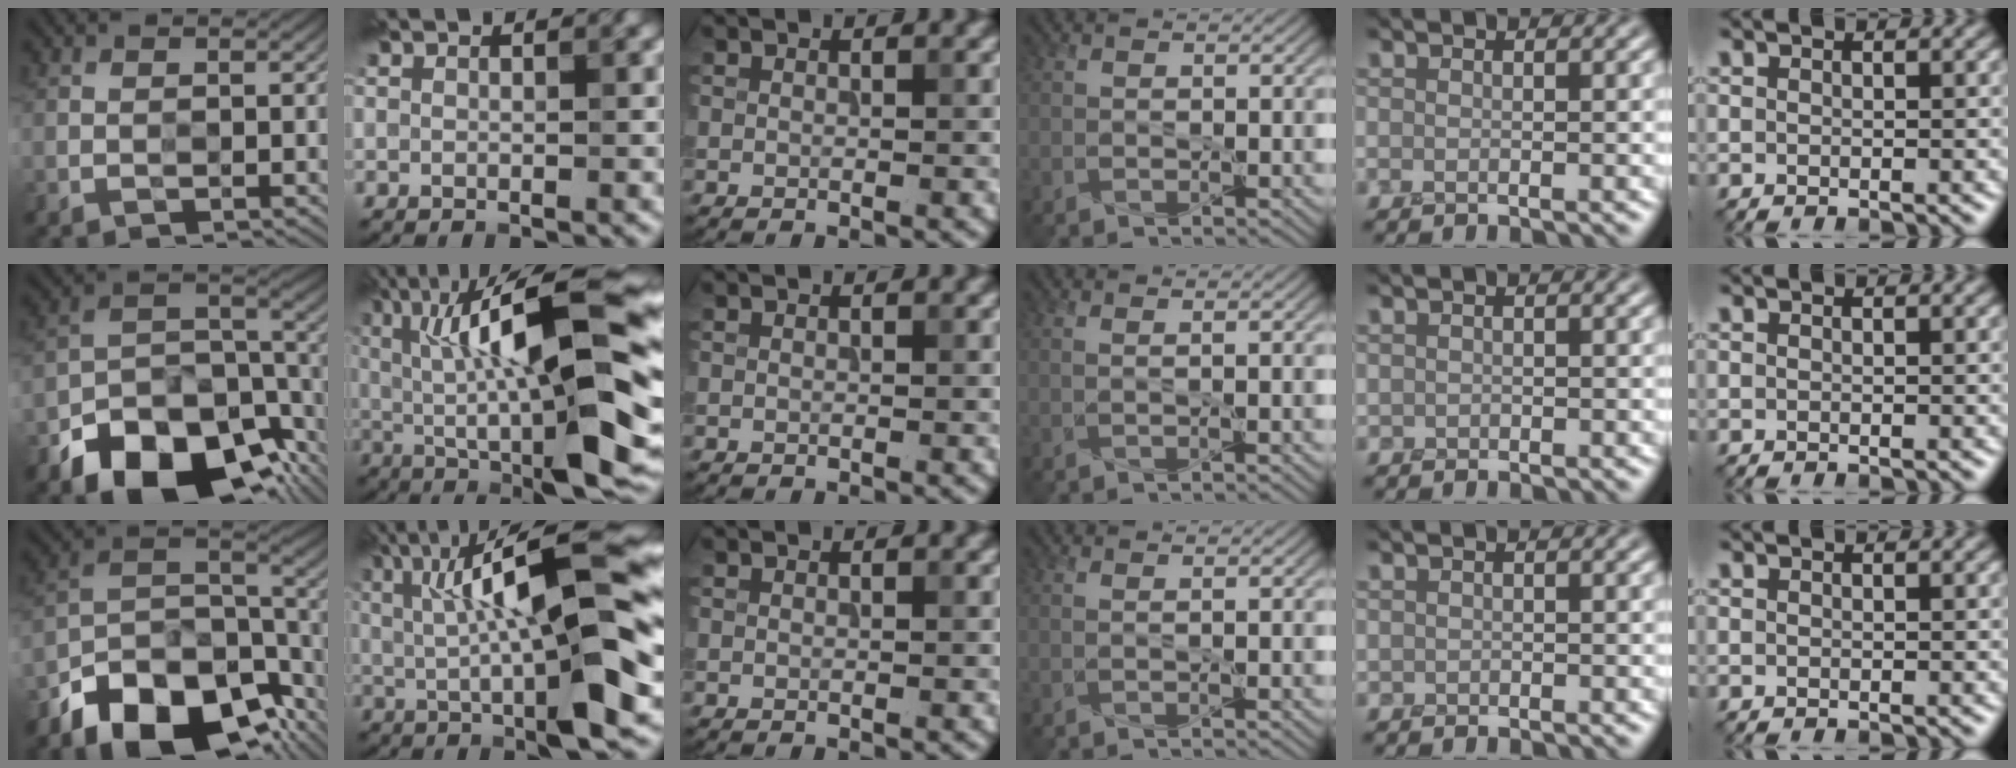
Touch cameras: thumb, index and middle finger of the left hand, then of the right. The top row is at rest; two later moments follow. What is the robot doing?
{"motion": "peel", "object": "tape"}